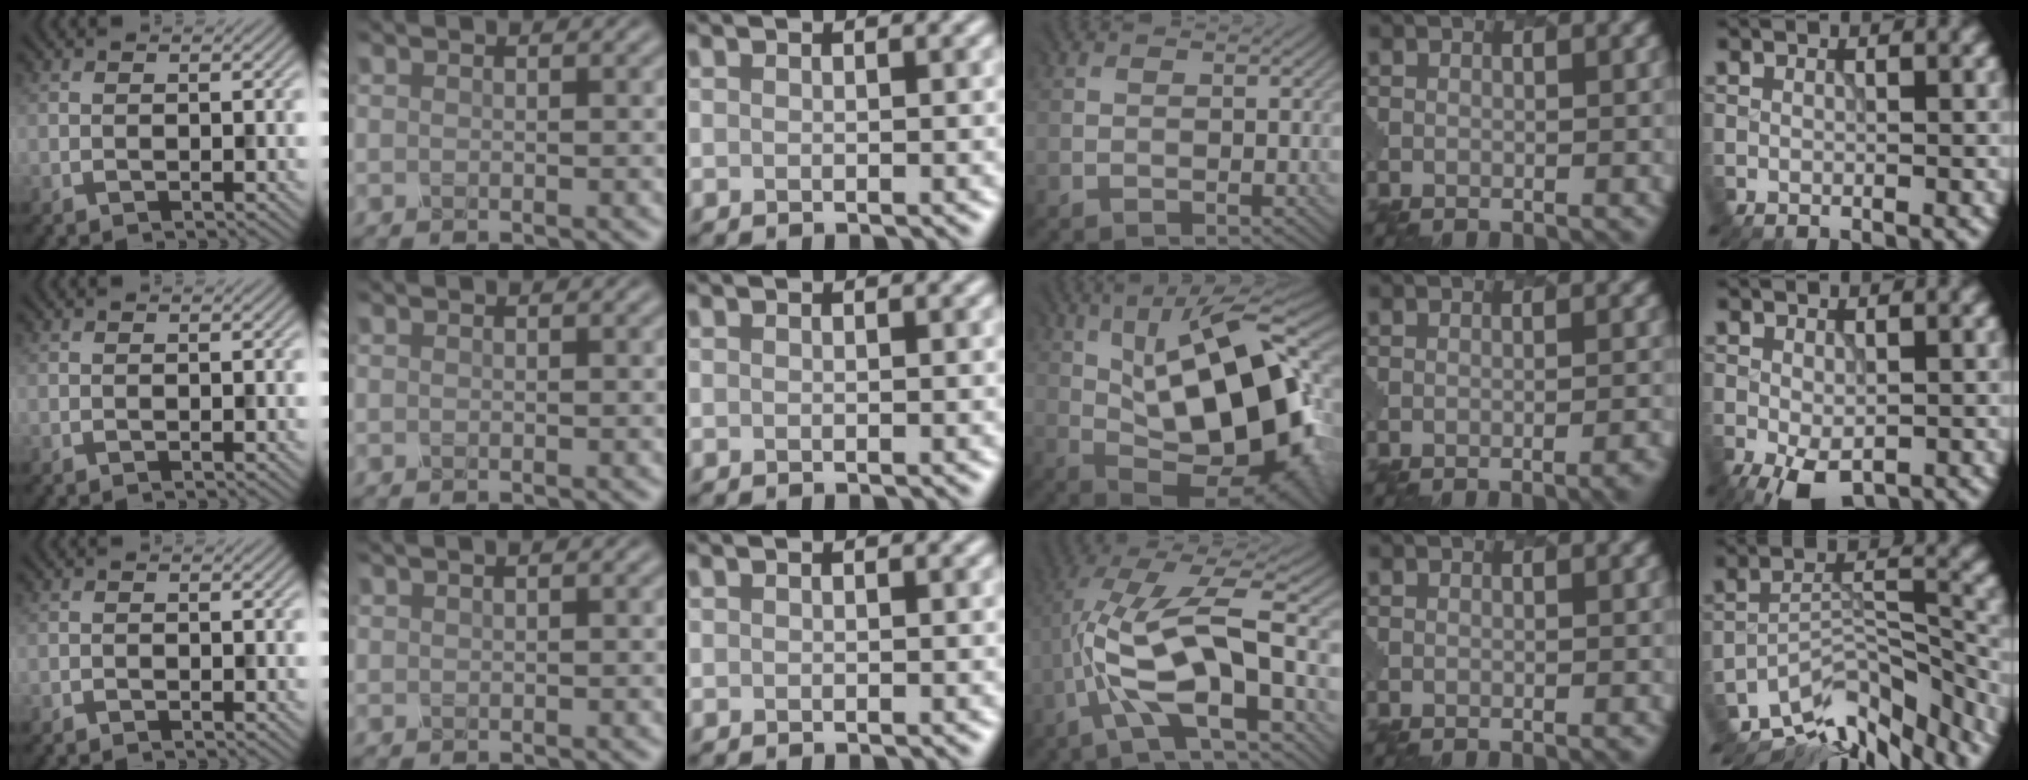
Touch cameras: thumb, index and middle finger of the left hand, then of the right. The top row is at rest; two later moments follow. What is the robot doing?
{"motion": "dispense", "object": "toothpaste"}